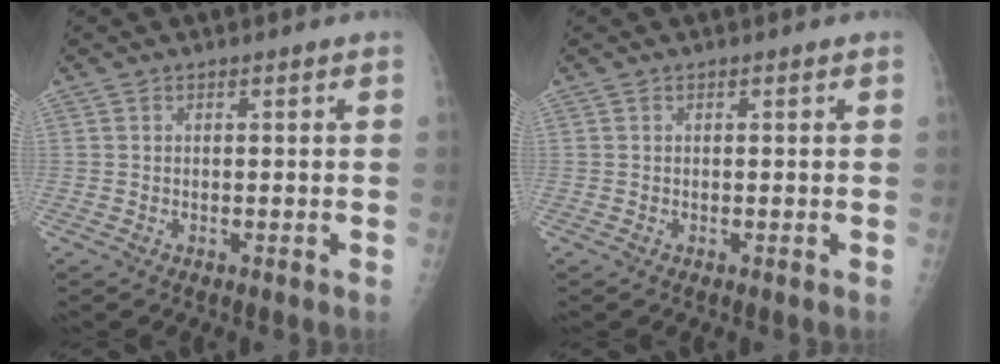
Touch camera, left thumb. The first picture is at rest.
{"total": 0.0}